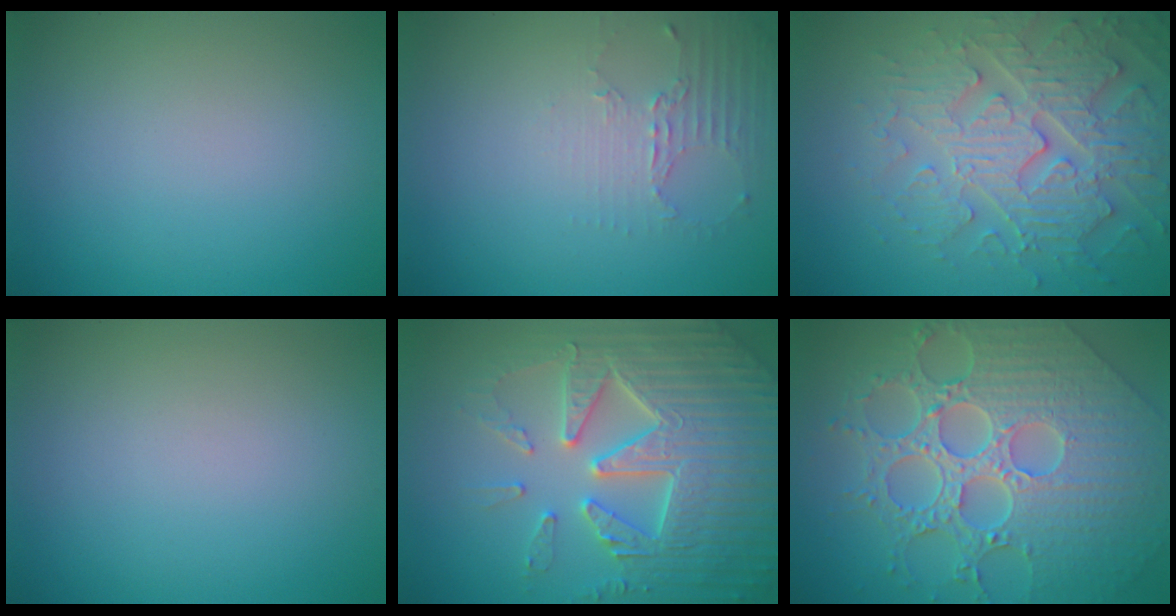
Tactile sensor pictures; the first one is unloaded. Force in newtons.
{"total": 2.2, "press": 1.6, "slide": 1.5}
{"total": 6.1, "press": 5.3, "slide": 3.0}
{"total": 0.0}
{"total": 7.7, "press": 7.6, "slide": 1.5}
{"total": 9.8, "press": 7.2, "slide": 6.7}